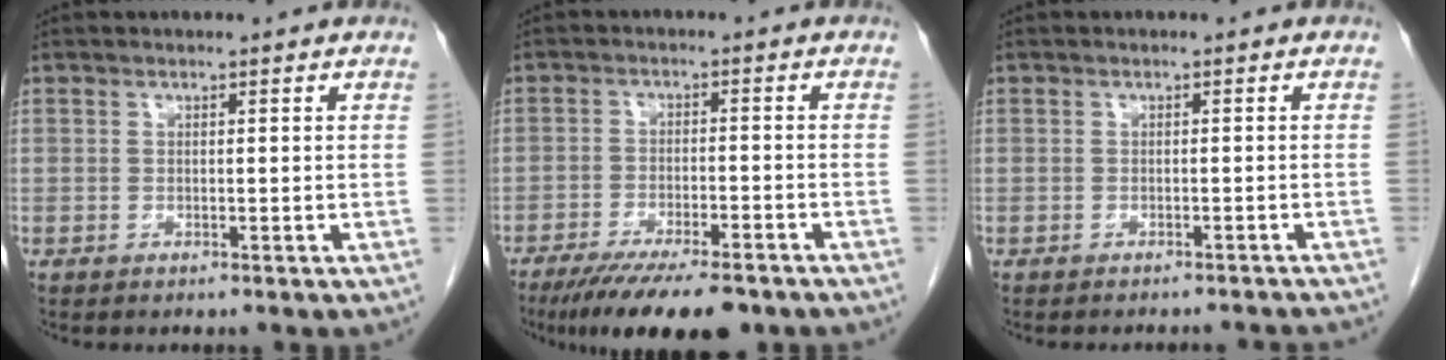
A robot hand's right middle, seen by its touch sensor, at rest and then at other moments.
{"total": 13.5, "force": [-10.8, 3.0, 7.7], "torque": [-0.112, -0.017, -0.166]}
{"total": 6.9, "force": [-6.6, 0.7, 1.7], "torque": [-0.017, -0.008, -0.069]}